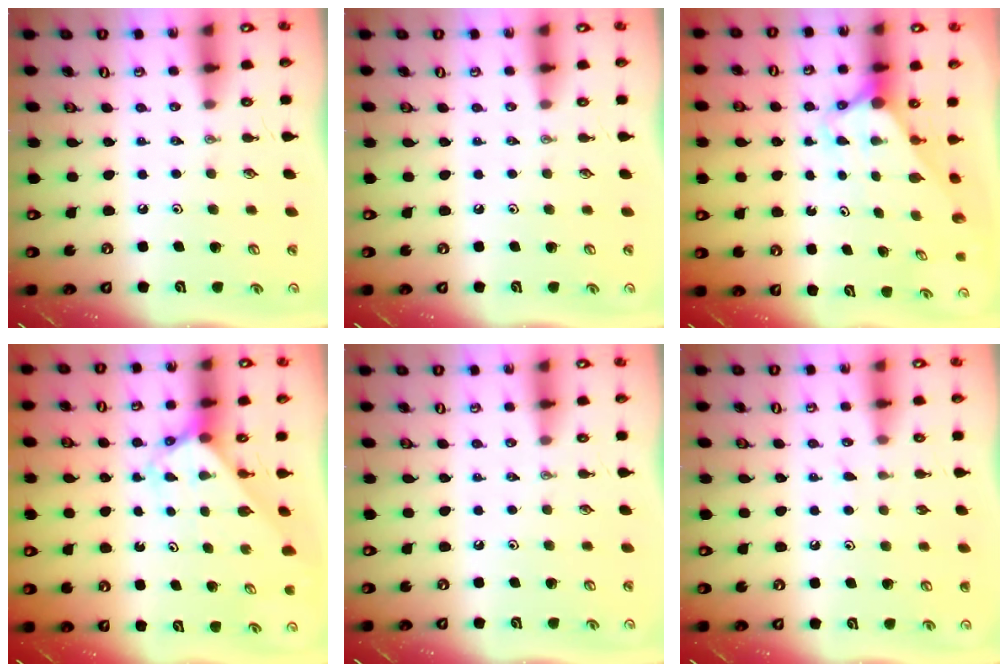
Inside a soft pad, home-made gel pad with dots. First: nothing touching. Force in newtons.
{"total": 0.0}
{"total": 2.6, "press": 2.6, "slide": 0.1}
{"total": 2.9, "press": 2.9, "slide": 0.1}
{"total": 0.0}
{"total": 5.4, "press": 5.4, "slide": 0.5}